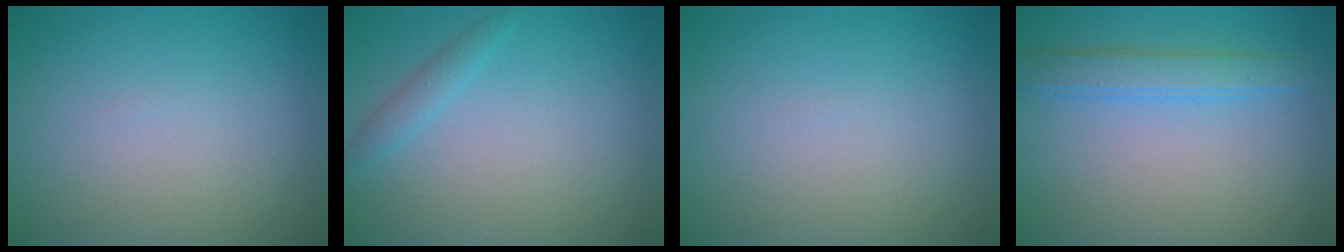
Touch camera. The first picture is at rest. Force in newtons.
{"total": 1.3, "press": 1.3, "slide": 0.1}
{"total": 0.0}
{"total": 2.7, "press": 2.7, "slide": 0.1}